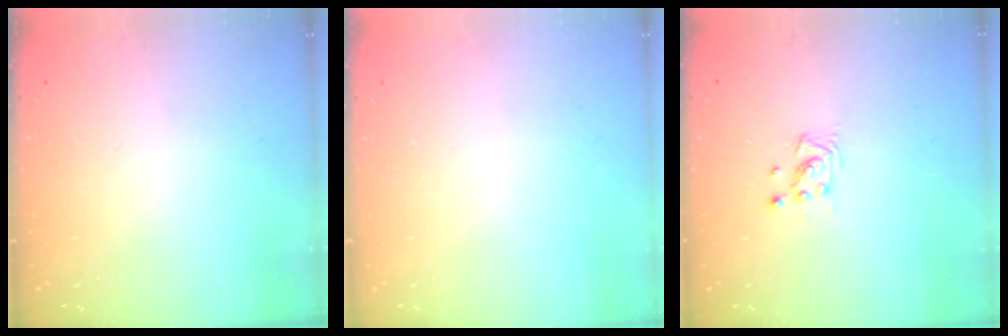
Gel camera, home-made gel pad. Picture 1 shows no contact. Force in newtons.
{"total": 0.0}
{"total": 3.0, "press": 2.9, "slide": 0.5}